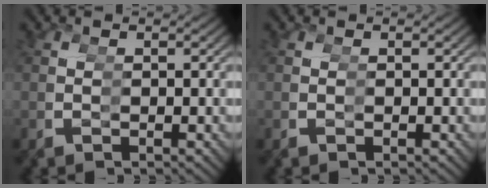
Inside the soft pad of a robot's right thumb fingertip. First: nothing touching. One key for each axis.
{"total": 0.0}